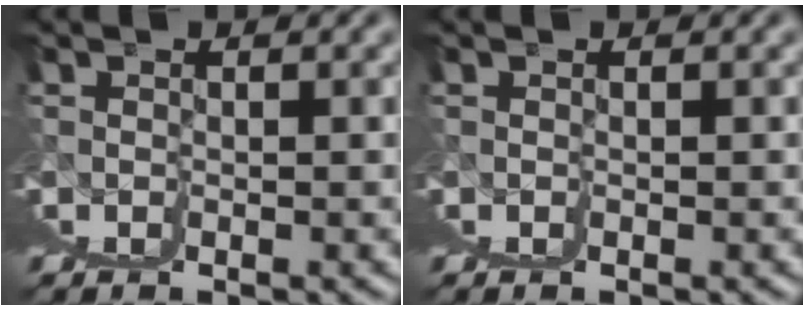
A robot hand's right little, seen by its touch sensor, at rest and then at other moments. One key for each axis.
{"total": 0.0}